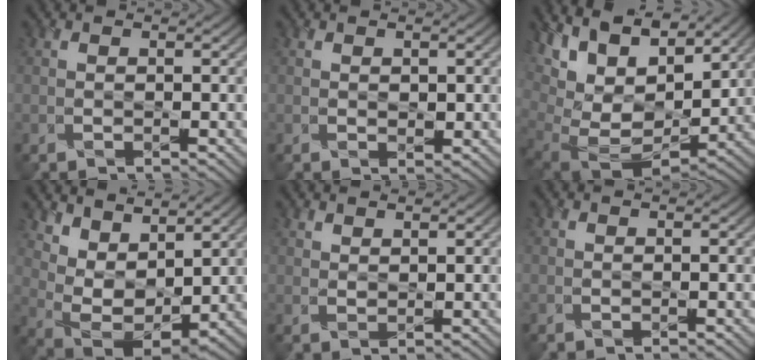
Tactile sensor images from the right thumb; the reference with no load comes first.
{"total": 1.3, "force": [0.4, 0.8, 0.9], "torque": [-0.015, -0.004, 0.011]}
{"total": 16.2, "force": [8.6, 8.6, 10.7], "torque": [-0.235, 0.036, 0.153]}
{"total": 8.8, "force": [6.3, 3.6, 5.0], "torque": [-0.117, -0.001, 0.118]}
{"total": 1.2, "force": [1.2, 0.1, 0.3], "torque": [-0.010, -0.002, 0.025]}
{"total": 0.0}